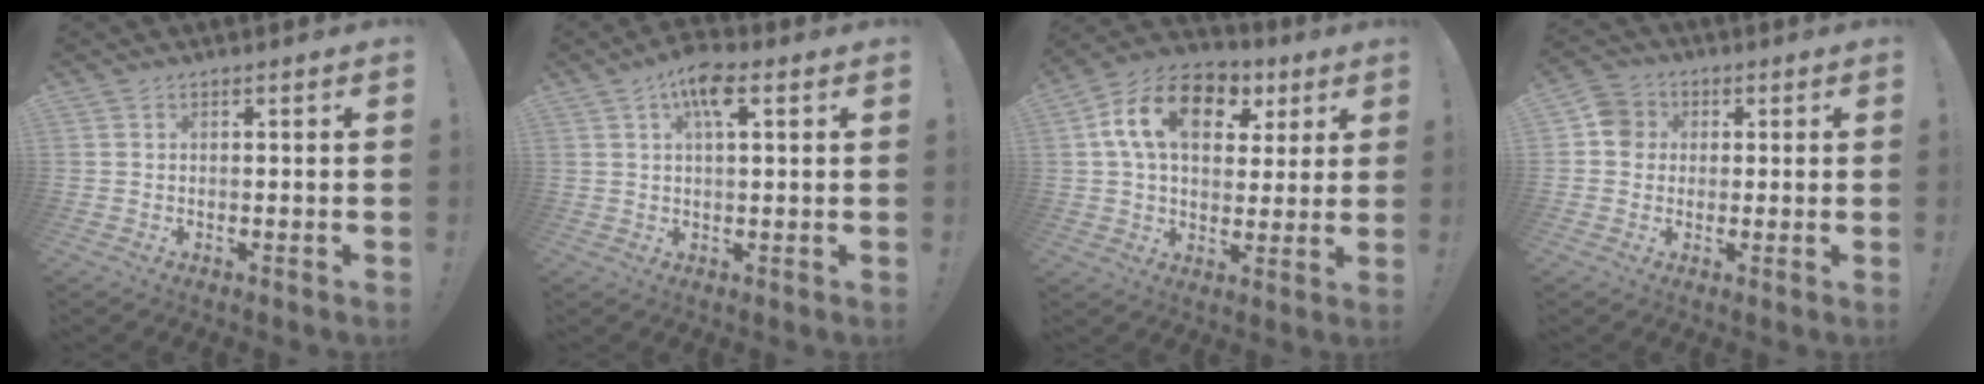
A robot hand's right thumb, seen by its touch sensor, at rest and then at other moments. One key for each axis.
{"total": 7.8, "fx": 3.3, "fy": 2.9, "fz": 6.5, "tx": -0.102, "ty": -0.004, "tz": 0.053}
{"total": 17.1, "fx": 6.1, "fy": 11.3, "fz": 11.3, "tx": -0.185, "ty": -0.005, "tz": 0.112}
{"total": 6.1, "fx": 0.4, "fy": 5.7, "fz": 2.3, "tx": -0.028, "ty": 0.015, "tz": 0.009}